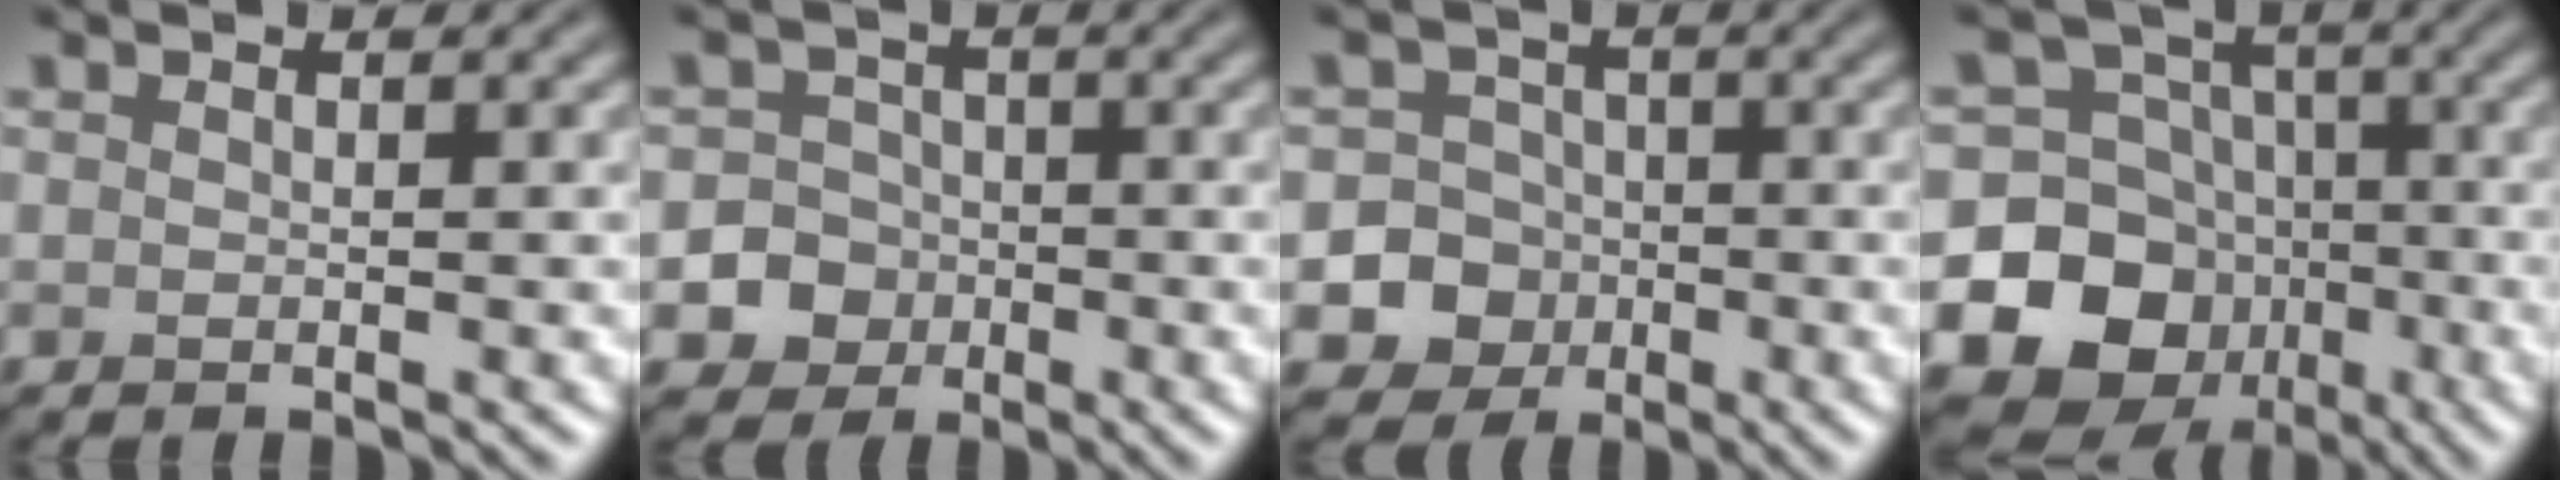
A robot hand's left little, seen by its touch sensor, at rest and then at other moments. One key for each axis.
{"total": 5.1, "fx": -2.1, "fy": 4.6, "fz": 0.7, "tx": 0.016, "ty": -0.005, "tz": -0.055}
{"total": 8.1, "fx": -3.0, "fy": 7.4, "fz": 1.3, "tx": -0.004, "ty": -0.012, "tz": -0.071}
{"total": 15.0, "fx": -5.5, "fy": 13.4, "fz": 3.9, "tx": -0.097, "ty": -0.030, "tz": -0.094}